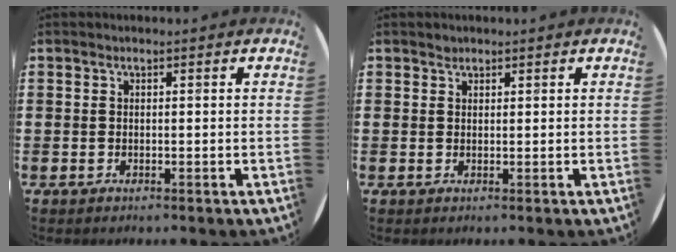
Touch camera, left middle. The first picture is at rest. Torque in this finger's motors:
{"motor_torque": [0.06, 0.01, -0.02, -0.01]}